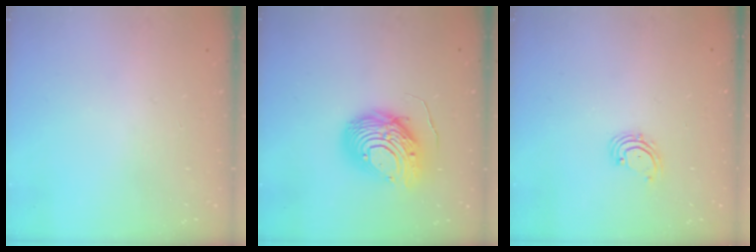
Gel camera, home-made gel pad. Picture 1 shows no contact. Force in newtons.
{"total": 16.1, "press": 16.0, "slide": 1.3}
{"total": 2.0, "press": 2.0, "slide": 0.4}